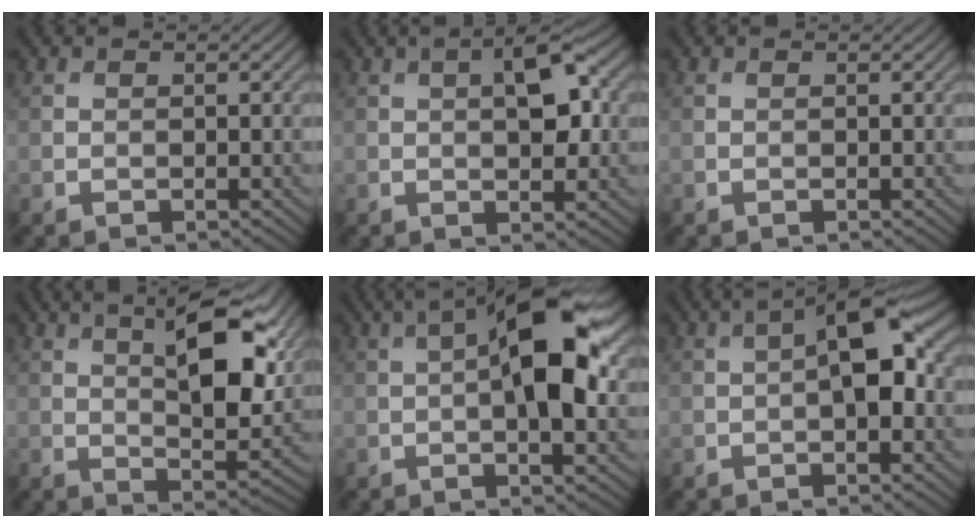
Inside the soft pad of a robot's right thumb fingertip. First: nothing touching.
{"total": 6.3, "force": [1.2, 2.6, 5.7], "torque": [-0.088, 0.008, 0.015]}
{"total": 0.0}
{"total": 11.9, "force": [4.7, 4.1, 10.2], "torque": [-0.165, -0.005, 0.073]}
{"total": 12.1, "force": [1.7, 4.3, 11.2], "torque": [-0.176, 0.012, 0.019]}
{"total": 8.3, "force": [0.8, 3.3, 7.5], "torque": [-0.121, 0.015, 0.005]}